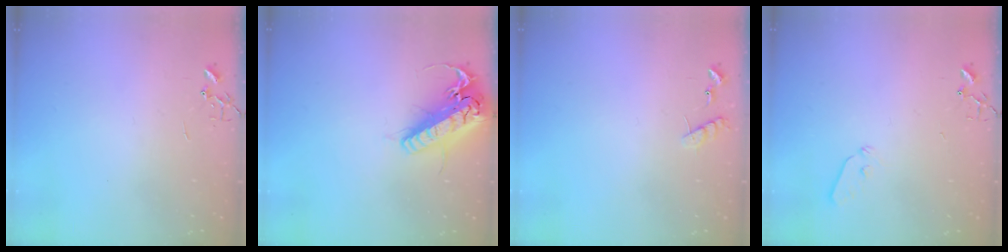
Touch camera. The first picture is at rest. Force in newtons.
{"total": 21.0, "press": 20.7, "slide": 3.7}
{"total": 6.7, "press": 6.7, "slide": 0.4}
{"total": 5.0, "press": 5.0, "slide": 0.6}